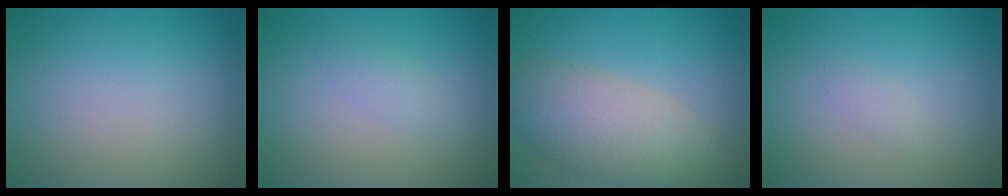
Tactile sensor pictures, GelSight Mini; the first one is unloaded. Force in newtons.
{"total": 1.2, "press": 1.2, "slide": 0.1}
{"total": 6.2, "press": 6.2, "slide": 0.3}
{"total": 0.7, "press": 0.7, "slide": 0.0}